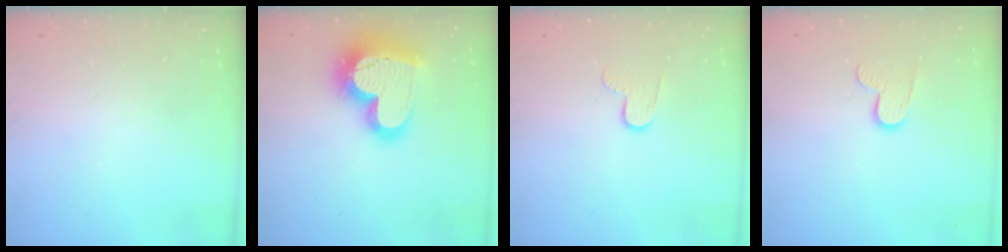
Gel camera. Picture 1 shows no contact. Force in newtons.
{"total": 23.1, "press": 23.0, "slide": 1.8}
{"total": 7.0, "press": 7.0, "slide": 0.6}
{"total": 7.4, "press": 7.4, "slide": 0.3}